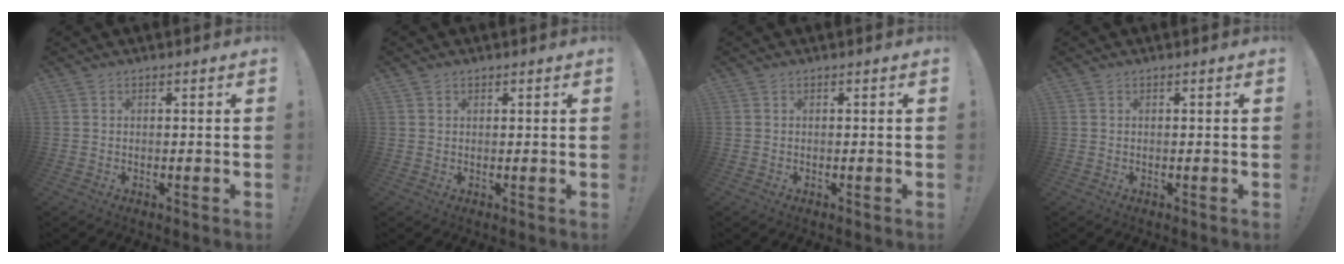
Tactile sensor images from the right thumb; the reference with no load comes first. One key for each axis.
{"total": 1.0, "fx": 0.7, "fy": 0.7, "fz": 0.2, "tx": 0.004, "ty": -0.002, "tz": 0.012}
{"total": 0.0}
{"total": 0.0}